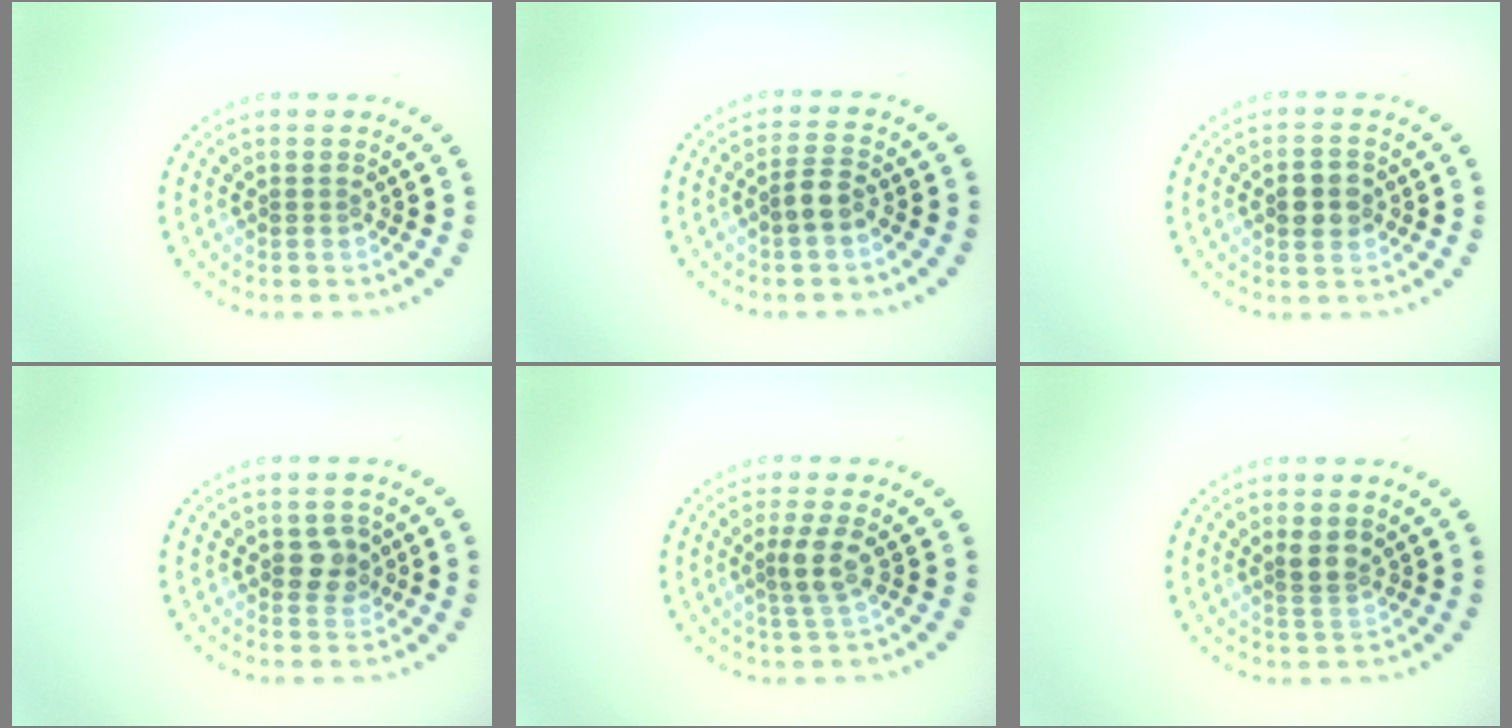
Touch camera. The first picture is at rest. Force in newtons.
{"total": 2.0, "press": 1.8, "slide": 0.9}
{"total": 3.0, "press": 3.0, "slide": 0.0}
{"total": 2.2, "press": 2.1, "slide": 0.5}
{"total": 2.5, "press": 2.0, "slide": 1.5}
{"total": 2.0, "press": 1.7, "slide": 1.0}